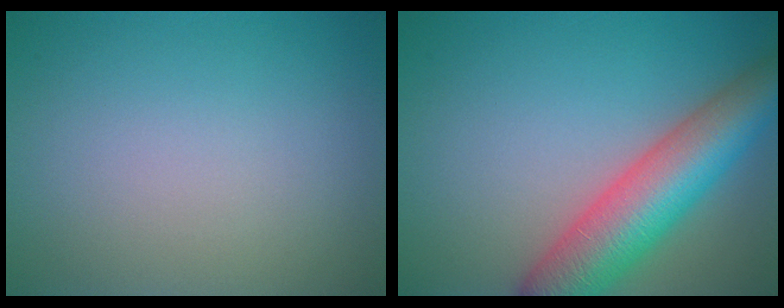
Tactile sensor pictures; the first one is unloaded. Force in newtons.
{"total": 8.8, "press": 8.8, "slide": 0.4}